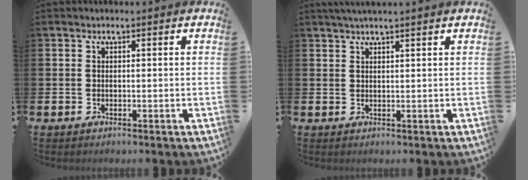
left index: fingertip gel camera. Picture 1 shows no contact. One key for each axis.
{"total": 2.0, "fx": 1.8, "fy": -0.3, "fz": 0.8, "tx": -0.024, "ty": 0.002, "tz": 0.035}